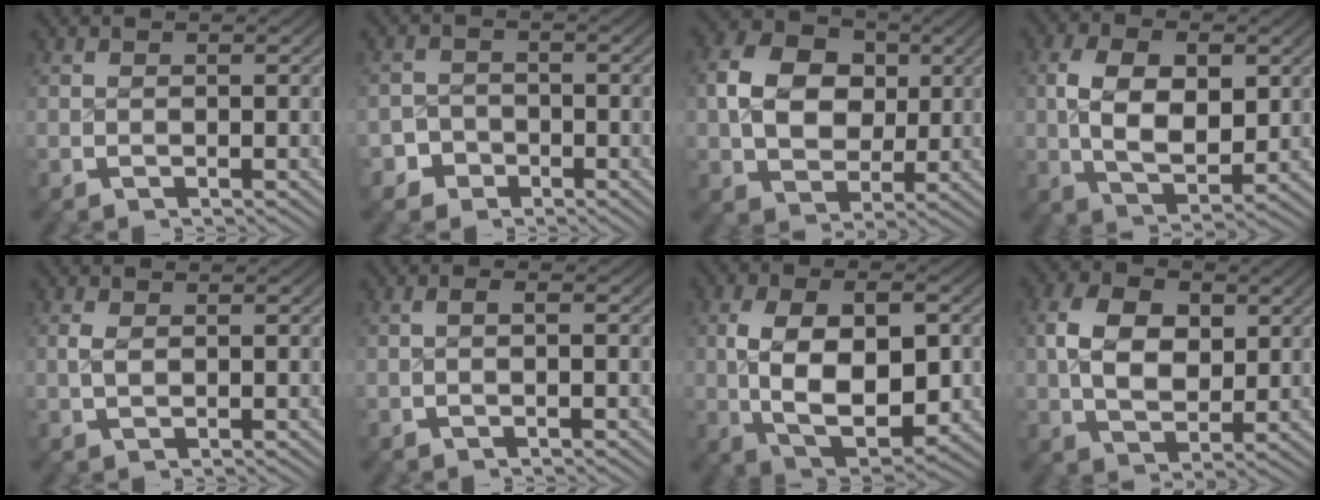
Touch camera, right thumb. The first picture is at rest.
{"total": 3.4, "force": [-2.4, 2.4, 0.1], "torque": [0.009, -0.012, -0.041]}
{"total": 8.9, "force": [0.9, 6.7, 5.8], "torque": [-0.113, -0.023, 0.024]}
{"total": 7.9, "force": [0.2, 5.1, 6.0], "torque": [-0.116, -0.023, 0.013]}
{"total": 1.1, "force": [0.3, 0.6, 0.8], "torque": [-0.021, -0.005, 0.011]}
{"total": 1.1, "force": [-0.2, 0.2, 1.0], "torque": [-0.018, 0.004, -0.006]}
{"total": 11.0, "force": [-1.1, 6.9, 8.6], "torque": [-0.175, -0.042, 0.002]}
{"total": 7.3, "force": [1.1, 5.0, 5.2], "torque": [-0.091, -0.020, 0.030]}